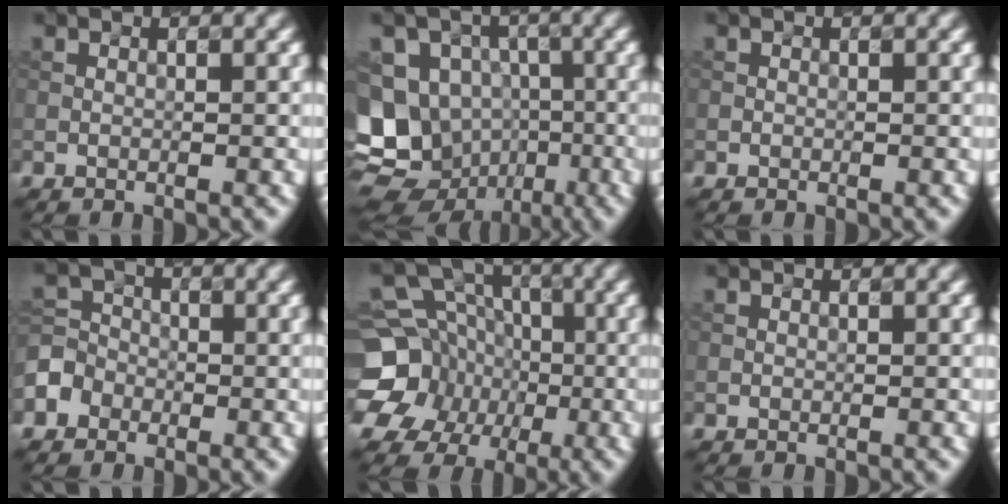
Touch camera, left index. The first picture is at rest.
{"total": 15.3, "force": [-4.7, 13.5, 5.3], "torque": [-0.135, -0.013, -0.082]}
{"total": 0.0}
{"total": 3.5, "force": [-1.9, 2.9, 0.6], "torque": [0.003, 0.002, -0.041]}
{"total": 12.9, "force": [-3.4, 11.6, 4.6], "torque": [-0.114, -0.002, -0.074]}
{"total": 0.0}